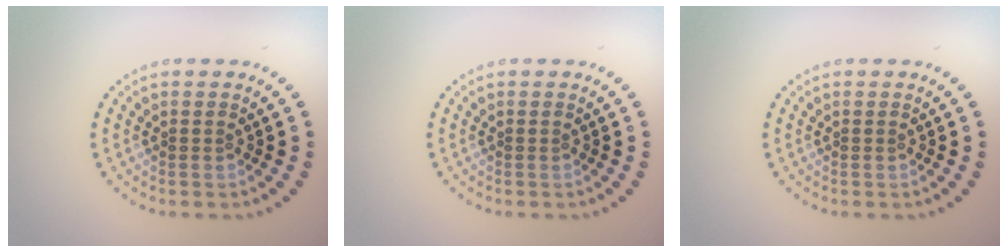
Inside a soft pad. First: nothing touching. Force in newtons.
{"total": 0.0}
{"total": 0.0}